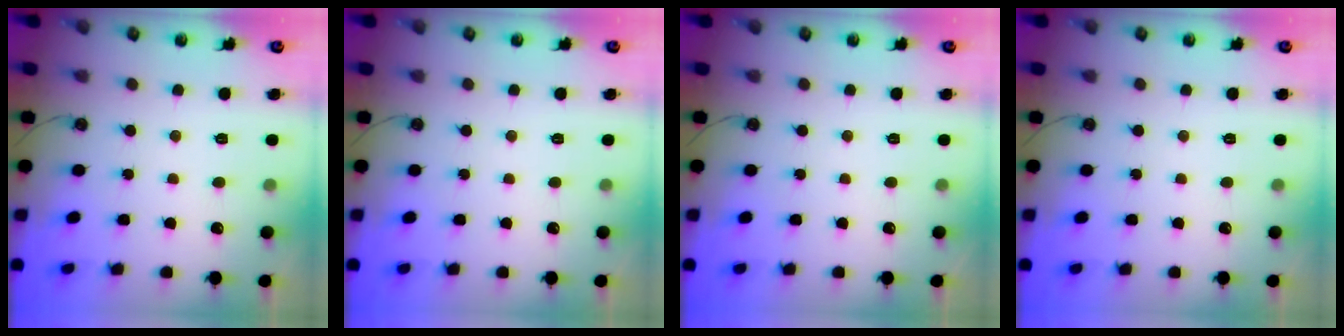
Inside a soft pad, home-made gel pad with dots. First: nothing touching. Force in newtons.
{"total": 0.0}
{"total": 0.0}
{"total": 0.0}